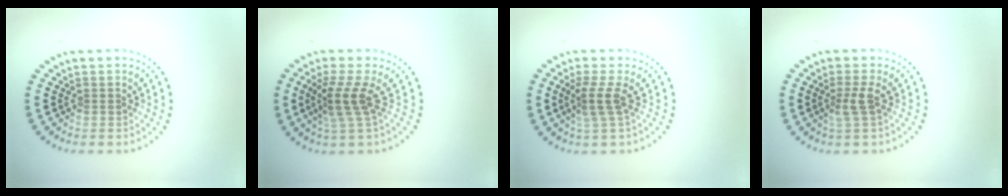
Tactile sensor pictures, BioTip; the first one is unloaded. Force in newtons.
{"total": 2.9, "press": 2.0, "slide": 2.1}
{"total": 2.3, "press": 1.6, "slide": 1.6}
{"total": 1.8, "press": 1.3, "slide": 1.1}